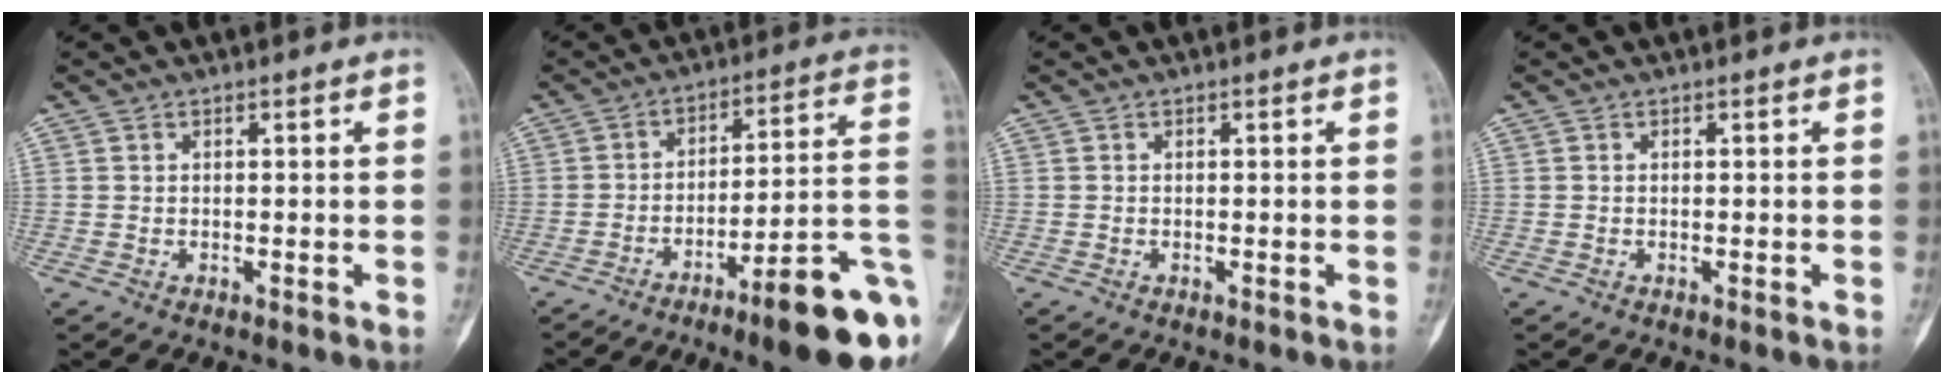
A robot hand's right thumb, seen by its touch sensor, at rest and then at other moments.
{"total": 19.2, "force": [-7.9, 3.5, 17.2], "torque": [-0.183, 0.059, -0.111]}
{"total": 0.0}
{"total": 0.0}